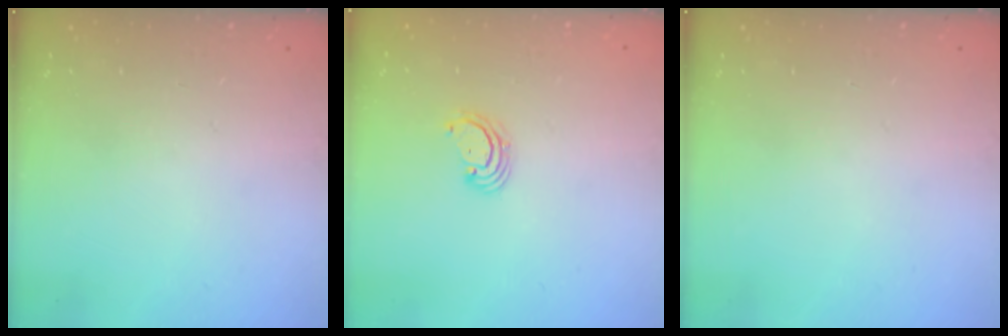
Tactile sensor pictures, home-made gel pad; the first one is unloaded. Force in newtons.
{"total": 2.3, "press": 2.3, "slide": 0.1}
{"total": 0.0}